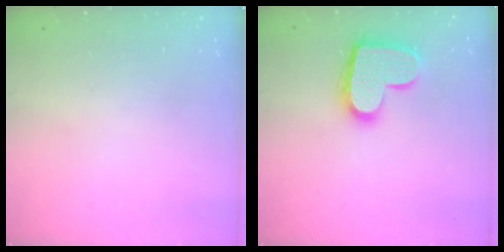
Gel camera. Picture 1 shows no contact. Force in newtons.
{"total": 15.3, "press": 15.3, "slide": 1.1}